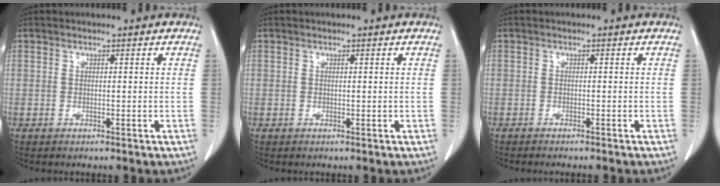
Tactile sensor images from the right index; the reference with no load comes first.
{"total": 0.0}
{"total": 2.7, "force": [-2.4, 0.1, 1.2], "torque": [-0.018, -0.003, -0.029]}